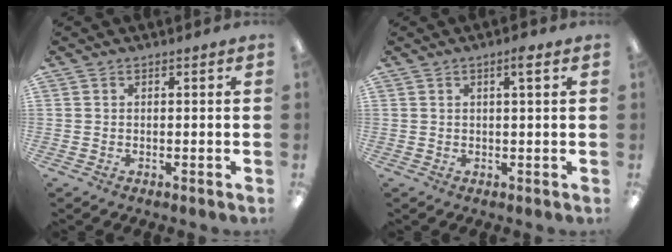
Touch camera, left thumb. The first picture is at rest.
{"total": 3.0, "force": [1.7, 0.5, 2.4], "torque": [-0.037, -0.003, 0.024]}